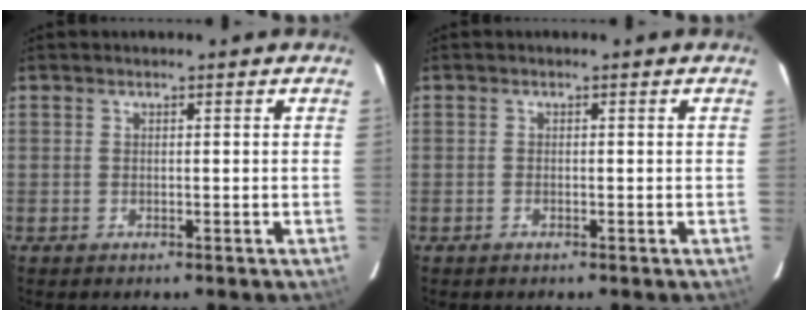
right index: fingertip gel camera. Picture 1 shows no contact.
{"total": 0.6, "force": [-0.4, 0.2, 0.3], "torque": [-0.006, 0.001, -0.010]}